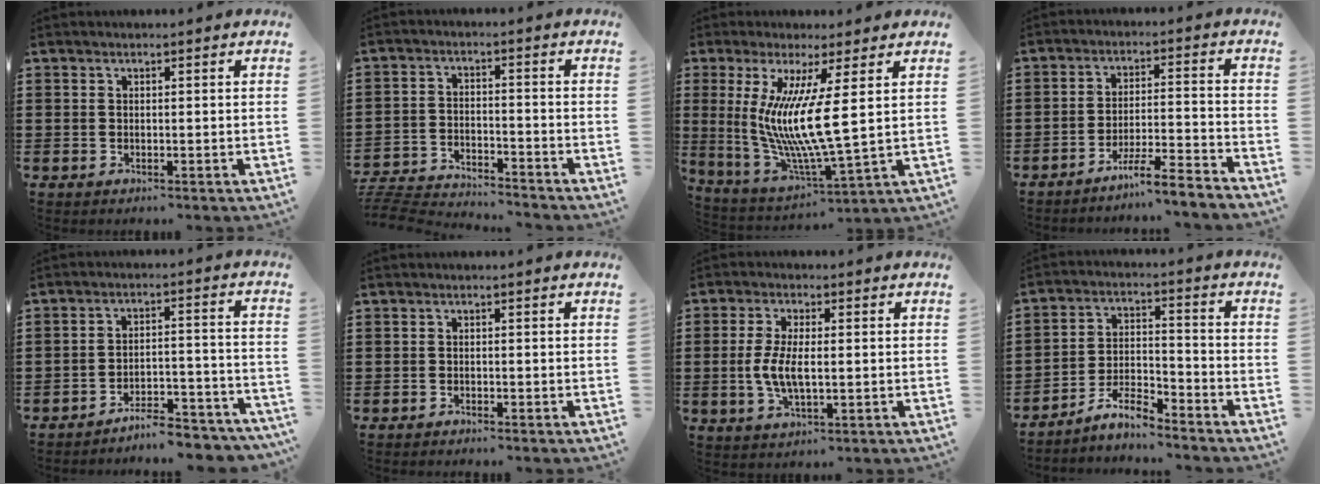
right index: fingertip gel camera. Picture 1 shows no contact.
{"total": 4.7, "force": [-4.6, 0.2, 0.4], "torque": [-0.023, -0.001, -0.101]}
{"total": 10.7, "force": [3.0, 0.7, 10.2], "torque": [-0.214, -0.021, 0.053]}
{"total": 6.2, "force": [-5.6, -0.4, 2.8], "torque": [-0.051, -0.010, -0.107]}
{"total": 6.2, "force": [-5.9, 0.4, 1.6], "torque": [-0.022, 0.011, -0.114]}
{"total": 0.7, "force": [-0.7, 0.0, 0.0], "torque": [-0.001, 0.001, -0.014]}
{"total": 5.9, "force": [-0.3, 2.3, 5.4], "torque": [-0.127, -0.007, -0.013]}
{"total": 5.6, "force": [-5.0, 0.9, 2.4], "torque": [-0.055, 0.003, -0.099]}